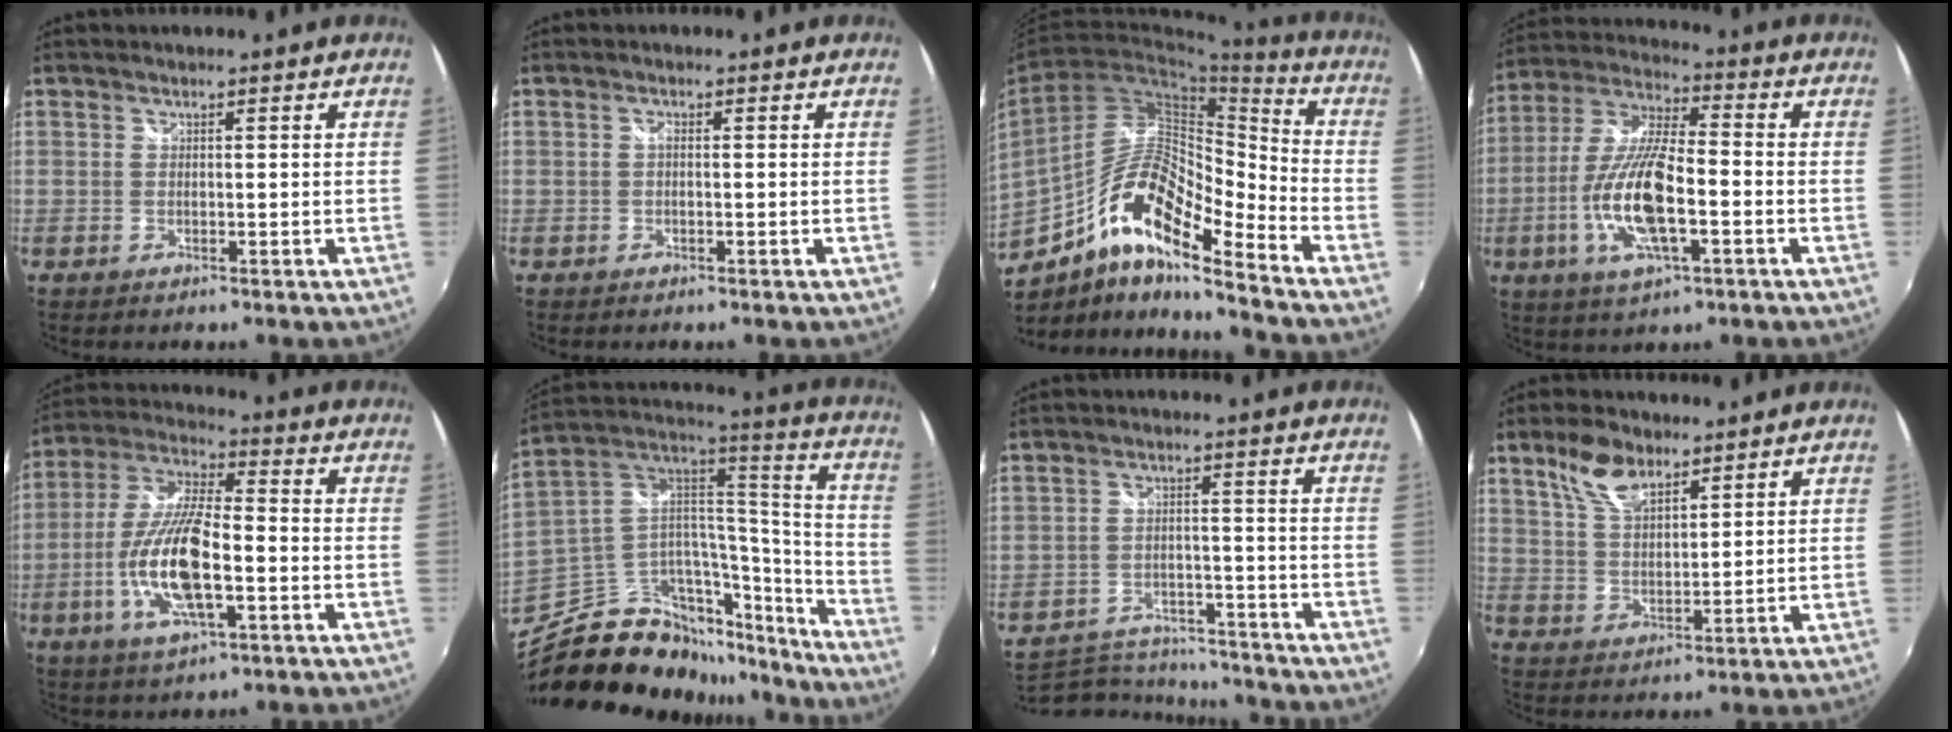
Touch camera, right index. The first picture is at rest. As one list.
[{"total": 0.7, "force": [-0.1, 0.3, 0.6], "torque": [-0.012, 0.003, -0.004]}, {"total": 16.3, "force": [-9.3, 4.4, 12.7], "torque": [-0.230, 0.000, -0.182]}, {"total": 15.4, "force": [-4.4, 4.9, 13.9], "torque": [-0.287, -0.009, -0.086]}, {"total": 15.8, "force": [-4.3, 5.1, 14.3], "torque": [-0.293, -0.008, -0.083]}, {"total": 24.9, "force": [-18.2, 13.3, 10.6], "torque": [-0.183, 0.068, -0.279]}, {"total": 12.7, "force": [-11.5, 4.5, 3.1], "torque": [-0.084, 0.011, -0.161]}, {"total": 8.2, "force": [5.4, 3.8, 4.8], "torque": [-0.090, 0.011, 0.107]}]